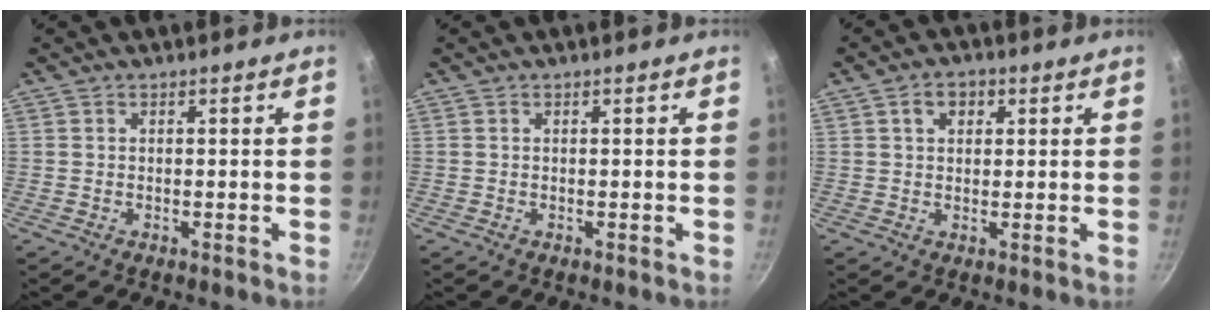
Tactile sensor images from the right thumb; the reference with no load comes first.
{"total": 0.0}
{"total": 4.0, "force": [1.5, 2.9, 2.3], "torque": [-0.023, 0.003, 0.021]}